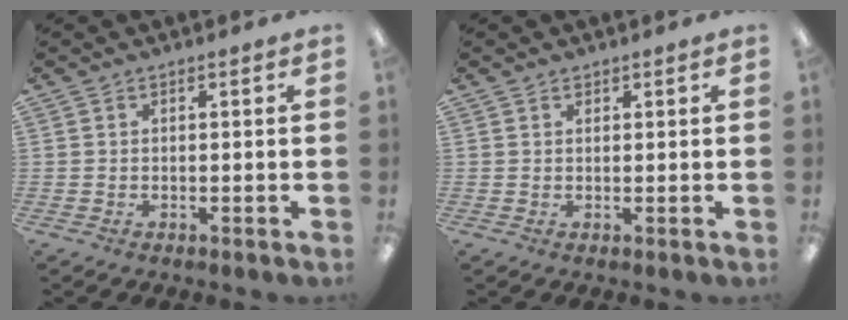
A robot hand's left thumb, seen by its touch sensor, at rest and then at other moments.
{"total": 0.8, "force": [0.7, 0.4, 0.0], "torque": [0.000, 0.001, 0.013]}